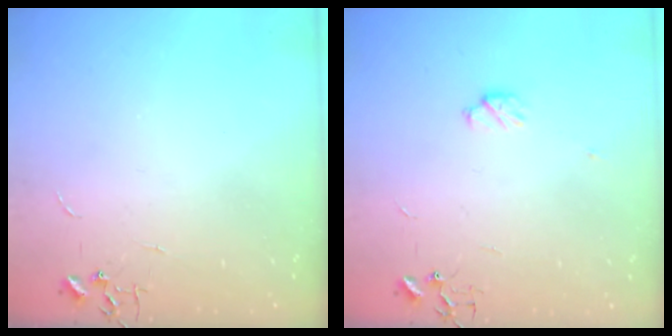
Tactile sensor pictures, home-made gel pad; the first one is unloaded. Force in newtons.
{"total": 4.3, "press": 4.1, "slide": 1.2}